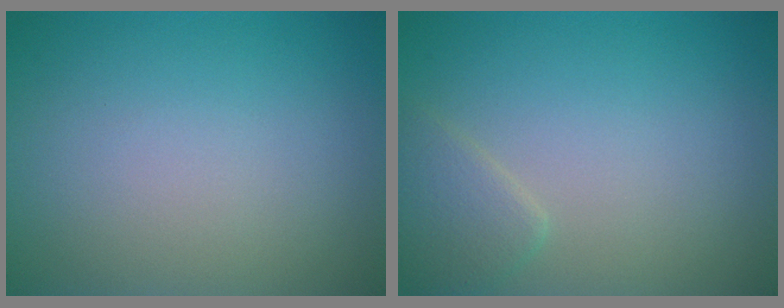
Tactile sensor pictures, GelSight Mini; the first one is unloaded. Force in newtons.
{"total": 1.9, "press": 1.9, "slide": 0.1}